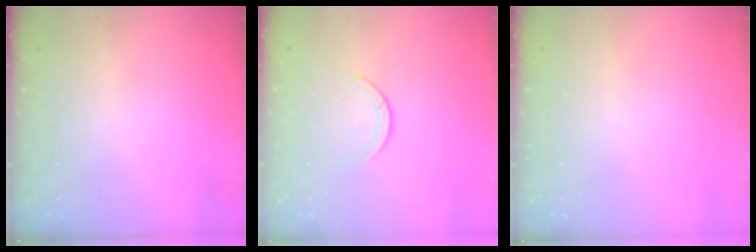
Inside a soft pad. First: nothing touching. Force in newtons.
{"total": 2.7, "press": 2.7, "slide": 0.3}
{"total": 0.0}